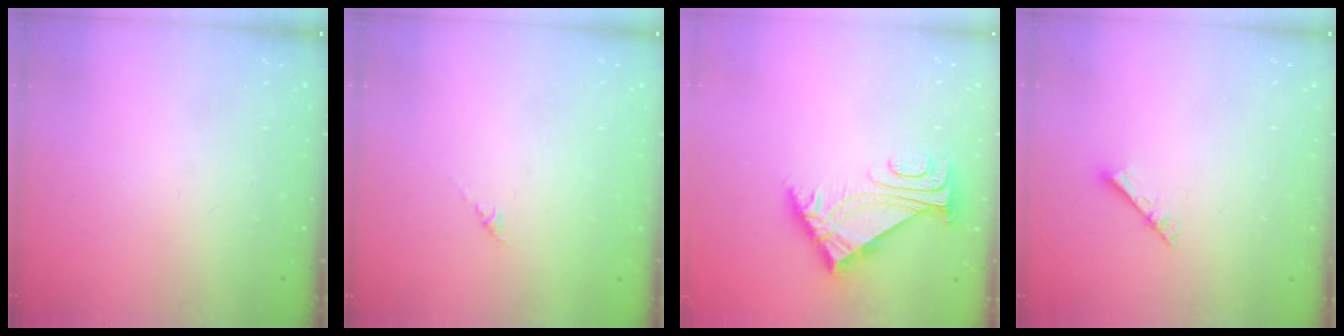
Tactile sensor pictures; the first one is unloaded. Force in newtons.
{"total": 0.0}
{"total": 5.9, "press": 5.8, "slide": 1.1}
{"total": 3.5, "press": 3.4, "slide": 0.4}